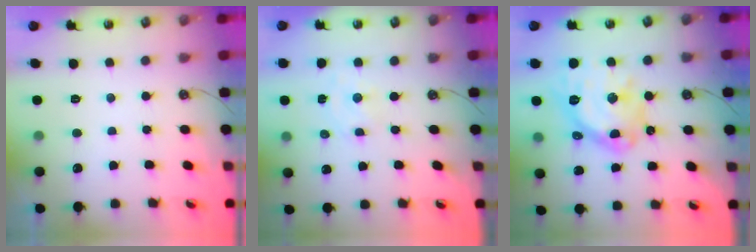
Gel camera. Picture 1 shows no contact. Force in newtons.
{"total": 2.6, "press": 2.6, "slide": 0.1}
{"total": 18.9, "press": 18.8, "slide": 1.9}